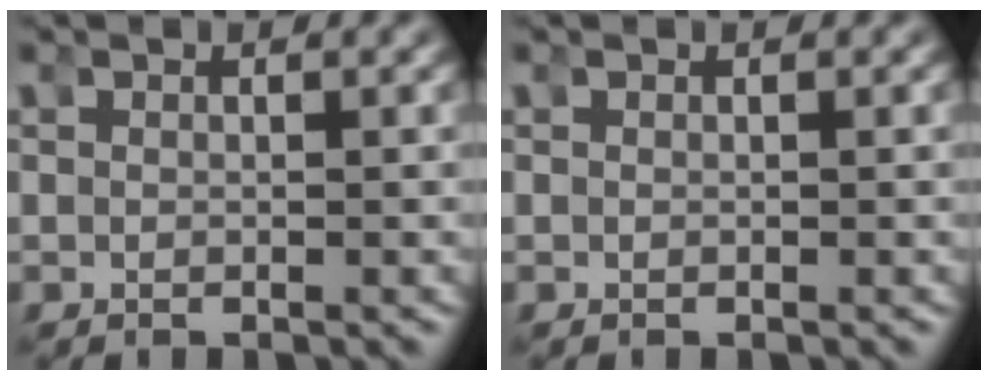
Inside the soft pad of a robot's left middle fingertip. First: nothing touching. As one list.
[{"total": 0.0}]